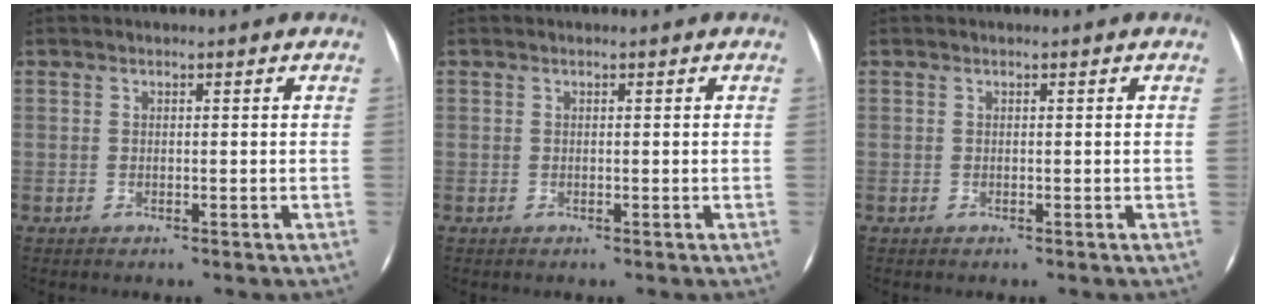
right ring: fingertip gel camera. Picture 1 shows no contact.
{"total": 0.0}
{"total": 0.0}